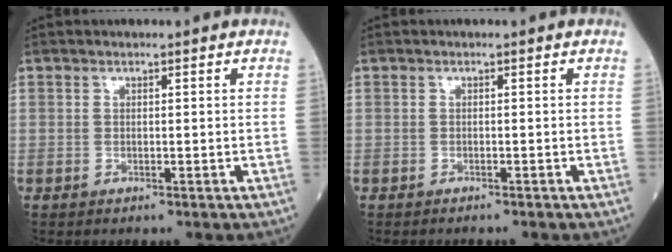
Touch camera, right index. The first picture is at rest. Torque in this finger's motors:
{"motor_torque": [-0.17, -0.16, 0.04, -0.02]}